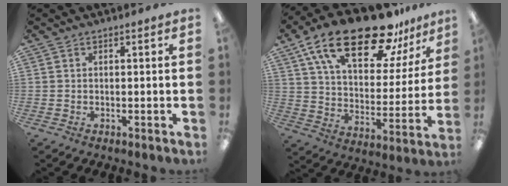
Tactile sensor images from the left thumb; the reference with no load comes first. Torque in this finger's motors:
{"motor_torque": [0.88, 0.54, 1.61, -1.16, 0.18]}